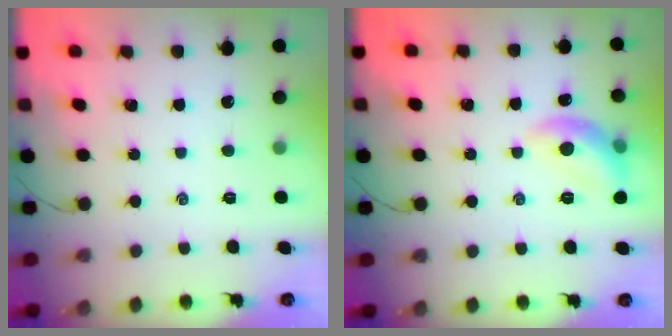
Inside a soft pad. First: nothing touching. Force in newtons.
{"total": 10.6, "press": 10.6, "slide": 0.3}